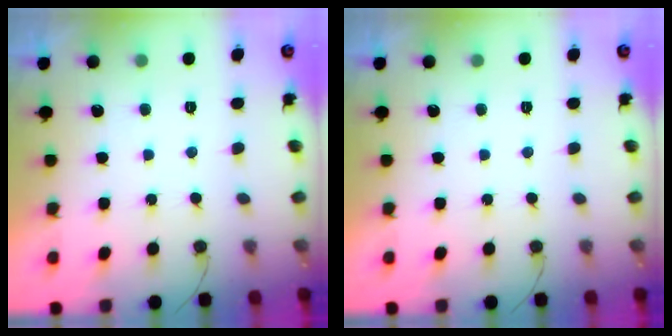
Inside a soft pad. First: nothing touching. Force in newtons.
{"total": 0.0}